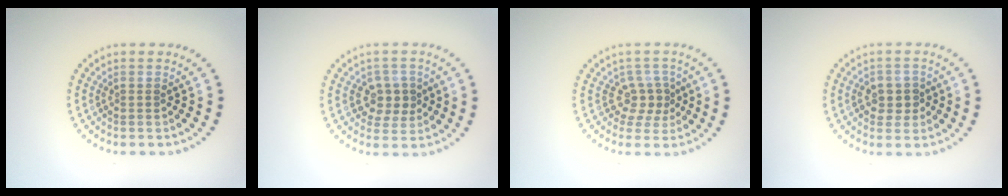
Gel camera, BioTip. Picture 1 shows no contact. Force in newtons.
{"total": 2.9, "press": 2.8, "slide": 0.8}
{"total": 2.4, "press": 1.9, "slide": 1.5}
{"total": 2.5, "press": 2.5, "slide": 0.4}